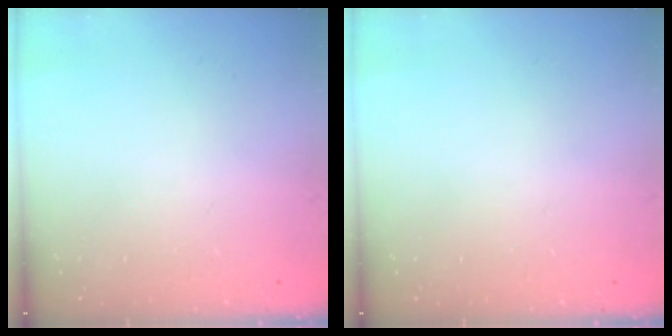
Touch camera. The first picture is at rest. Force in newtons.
{"total": 0.0}